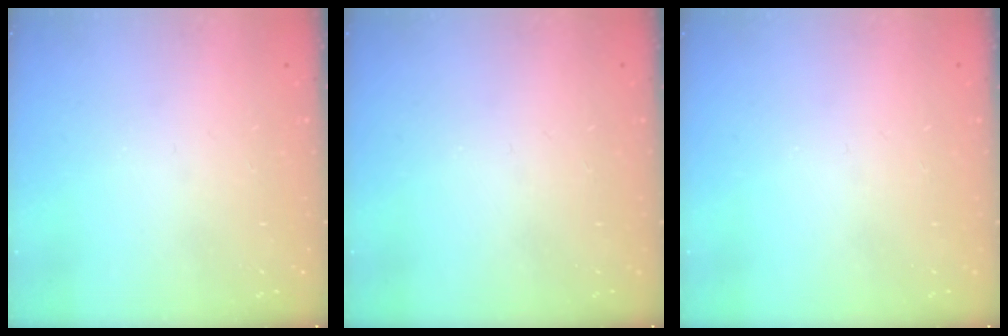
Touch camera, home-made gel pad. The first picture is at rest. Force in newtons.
{"total": 0.0}
{"total": 0.0}